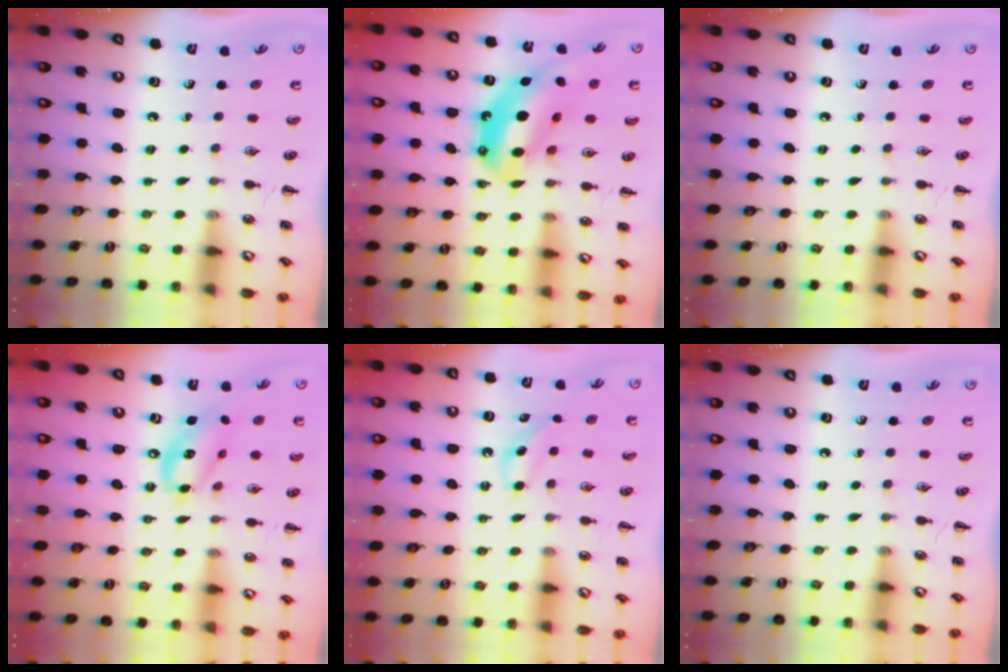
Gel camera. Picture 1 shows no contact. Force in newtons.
{"total": 16.0, "press": 15.4, "slide": 4.4}
{"total": 0.0}
{"total": 13.4, "press": 13.1, "slide": 2.8}
{"total": 4.7, "press": 4.5, "slide": 1.2}
{"total": 0.0}